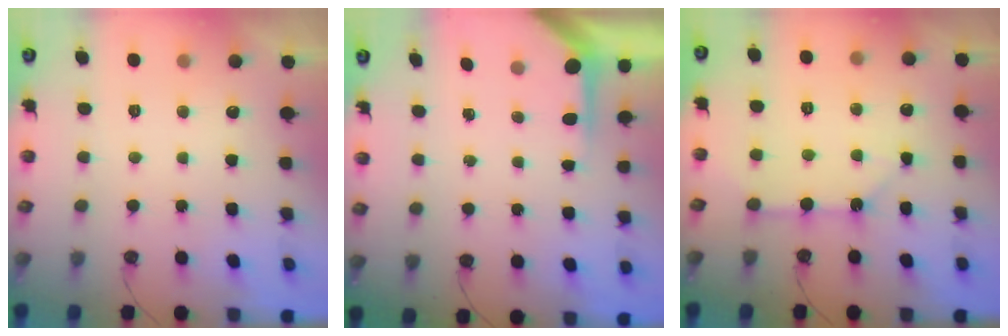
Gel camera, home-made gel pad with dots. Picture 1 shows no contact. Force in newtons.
{"total": 3.8, "press": 3.8, "slide": 0.2}
{"total": 6.3, "press": 6.3, "slide": 0.7}